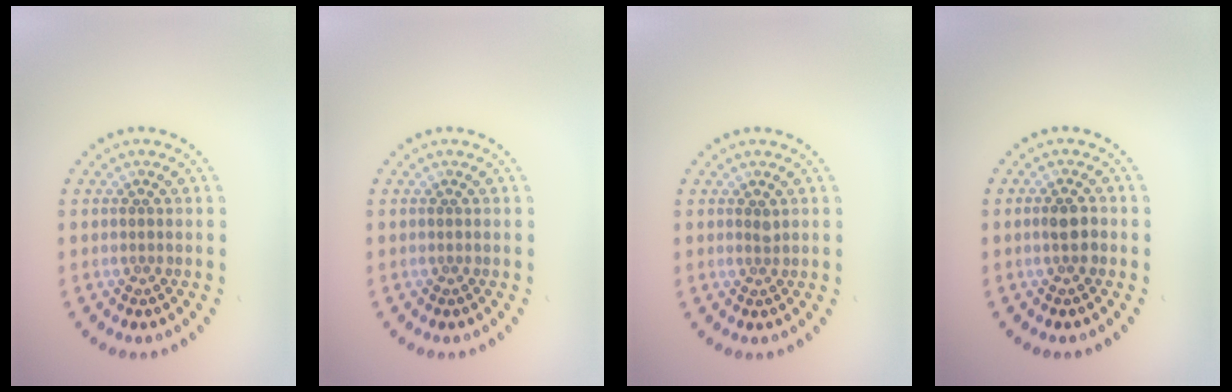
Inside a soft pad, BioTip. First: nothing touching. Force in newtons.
{"total": 0.0}
{"total": 0.6, "press": 0.4, "slide": 0.4}
{"total": 1.6, "press": 1.6, "slide": 0.4}